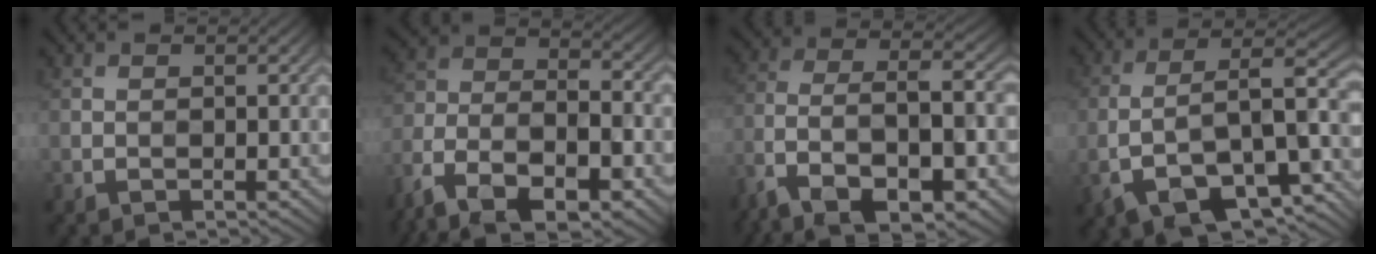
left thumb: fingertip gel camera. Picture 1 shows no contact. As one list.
[{"total": 14.3, "force": [-9.3, 6.3, 8.9], "torque": [-0.200, -0.020, -0.181]}, {"total": 13.9, "force": [-8.4, 5.6, 9.6], "torque": [-0.208, -0.006, -0.151]}, {"total": 14.6, "force": [-5.4, 6.2, 12.0], "torque": [-0.227, -0.003, -0.088]}]